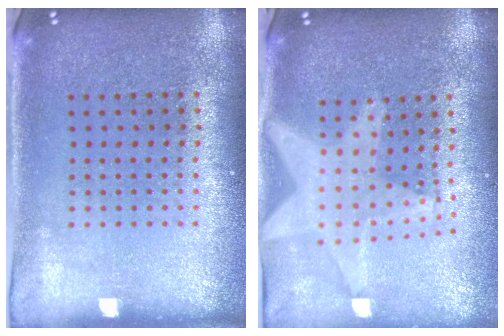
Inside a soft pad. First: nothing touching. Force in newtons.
{"total": 2.2, "press": 1.8, "slide": 1.2}